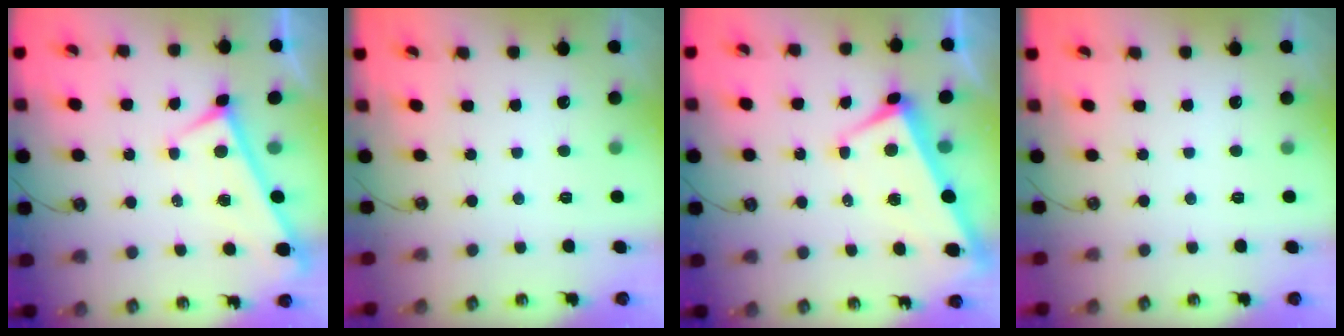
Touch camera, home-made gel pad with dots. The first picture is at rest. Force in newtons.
{"total": 0.0}
{"total": 1.6, "press": 1.2, "slide": 0.9}
{"total": 0.0}